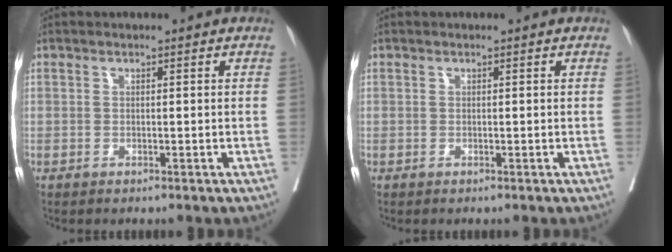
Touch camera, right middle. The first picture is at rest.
{"total": 0.0}